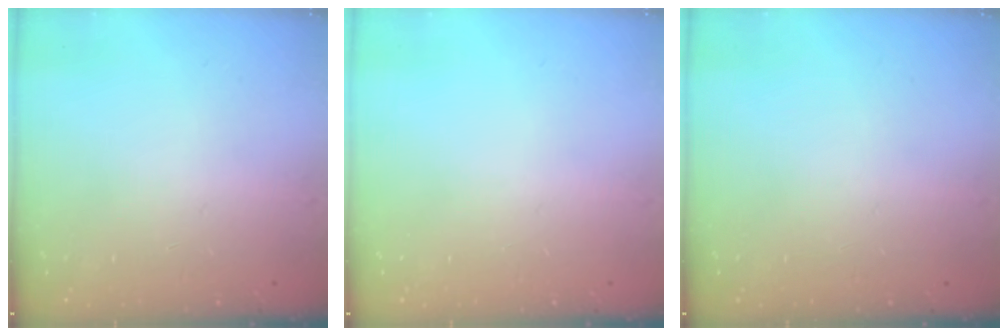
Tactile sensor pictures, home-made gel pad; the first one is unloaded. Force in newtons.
{"total": 0.0}
{"total": 0.0}